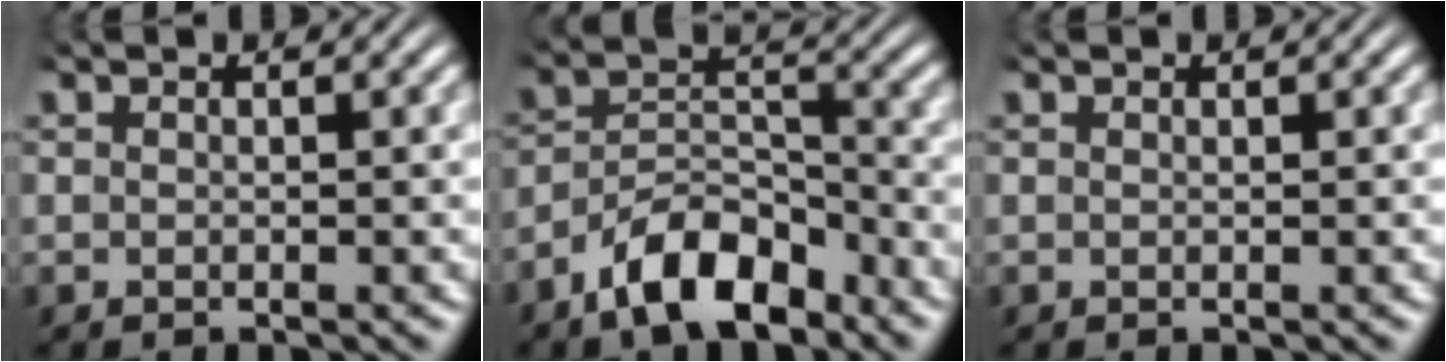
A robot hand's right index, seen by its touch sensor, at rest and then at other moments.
{"total": 7.0, "force": [-4.9, 3.3, 3.7], "torque": [-0.040, 0.002, -0.087]}
{"total": 0.0}